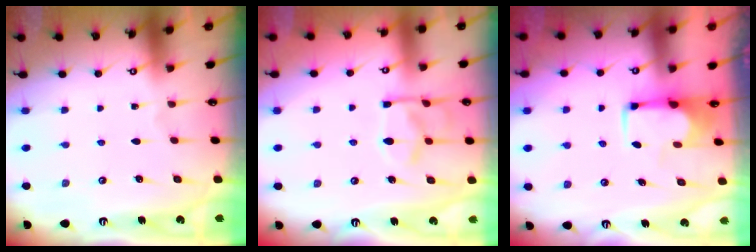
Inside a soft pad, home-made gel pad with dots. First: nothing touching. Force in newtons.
{"total": 11.8, "press": 11.8, "slide": 1.2}
{"total": 1.8, "press": 1.6, "slide": 0.8}